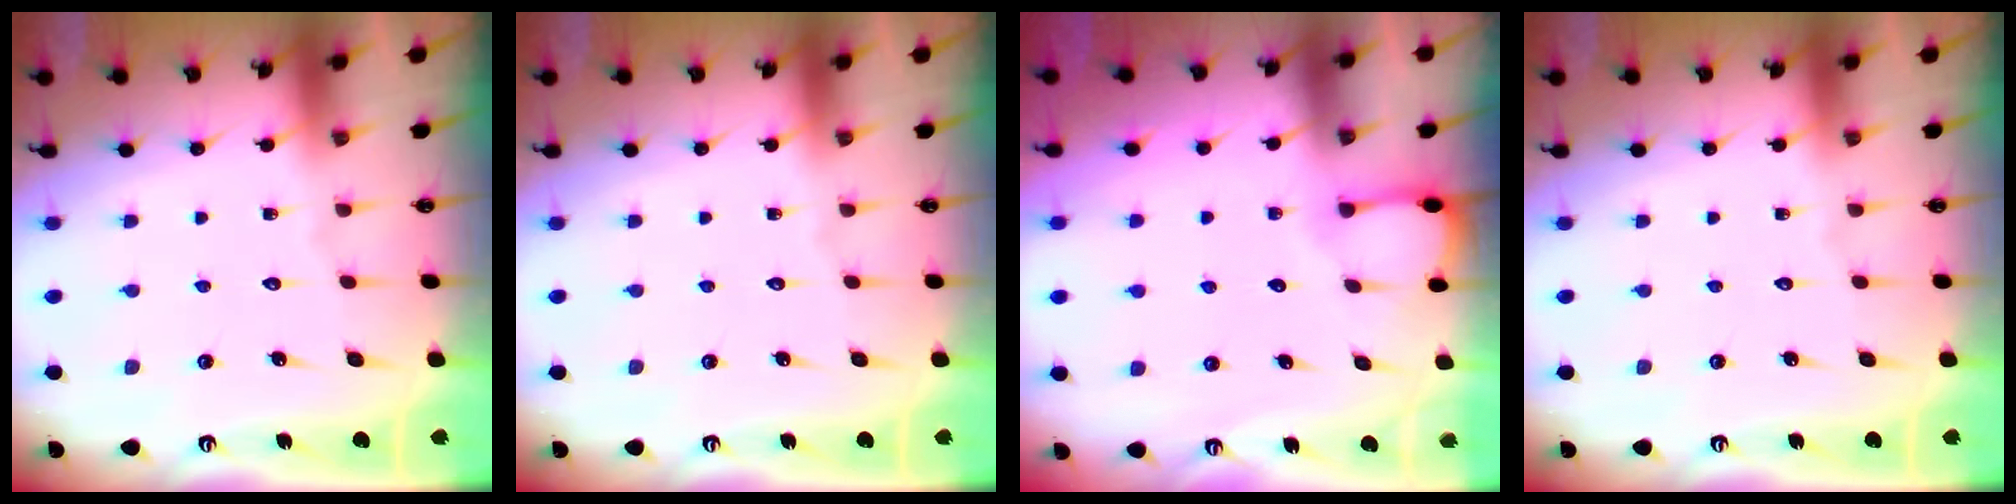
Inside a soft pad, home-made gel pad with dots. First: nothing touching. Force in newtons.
{"total": 0.0}
{"total": 2.0, "press": 2.0, "slide": 0.3}
{"total": 0.0}